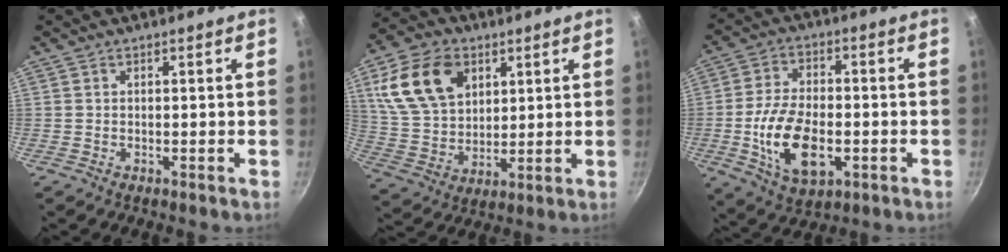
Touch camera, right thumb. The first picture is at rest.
{"total": 16.6, "force": [6.3, 11.5, 10.1], "torque": [-0.165, -0.009, 0.125]}
{"total": 14.6, "force": [-3.2, 8.2, 11.6], "torque": [-0.206, 0.013, -0.053]}